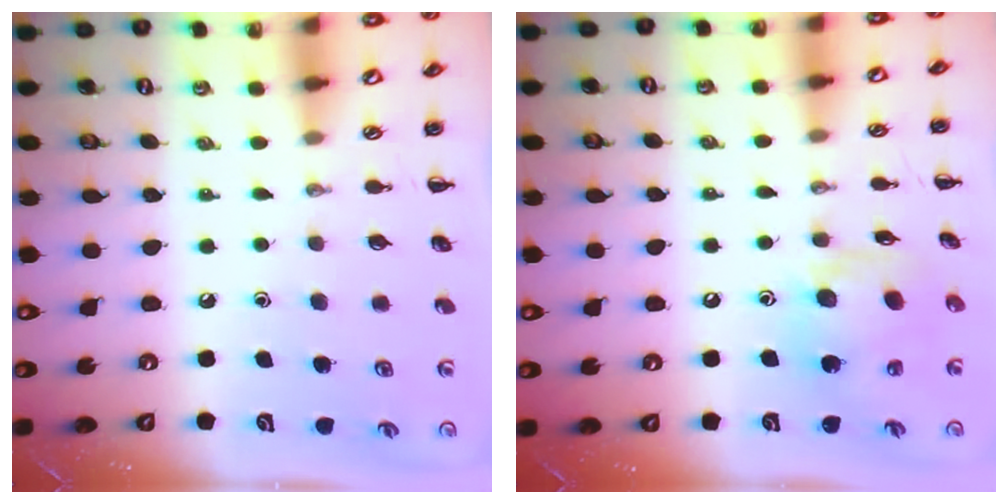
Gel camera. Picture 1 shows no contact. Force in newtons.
{"total": 12.0, "press": 11.9, "slide": 1.6}